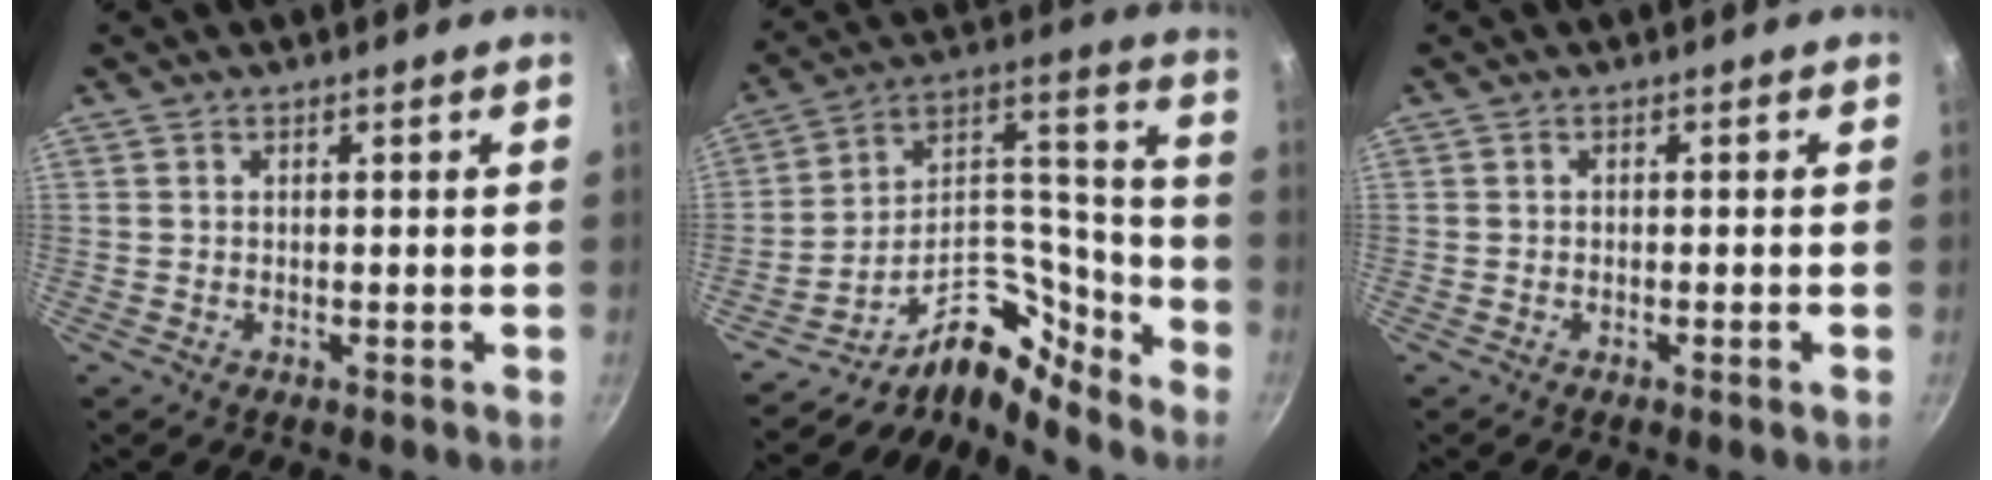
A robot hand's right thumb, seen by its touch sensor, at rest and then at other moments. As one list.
[{"total": 14.7, "force": [-13.0, 5.0, 4.4], "torque": [-0.011, 0.143, -0.241]}, {"total": 0.8, "force": [-0.5, 0.0, 0.7], "torque": [-0.019, 0.005, -0.010]}]